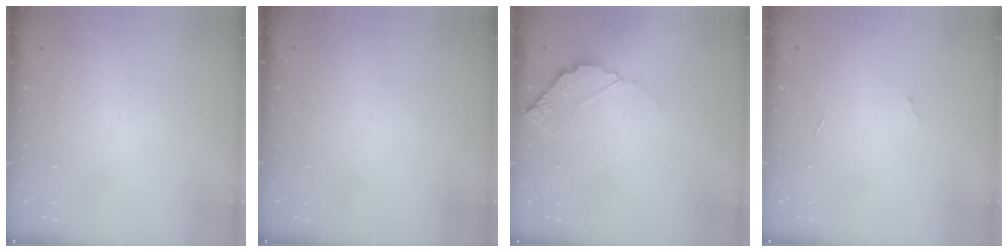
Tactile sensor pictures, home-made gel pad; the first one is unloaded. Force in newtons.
{"total": 0.0}
{"total": 3.4, "press": 3.4, "slide": 0.3}
{"total": 2.6, "press": 2.6, "slide": 0.2}